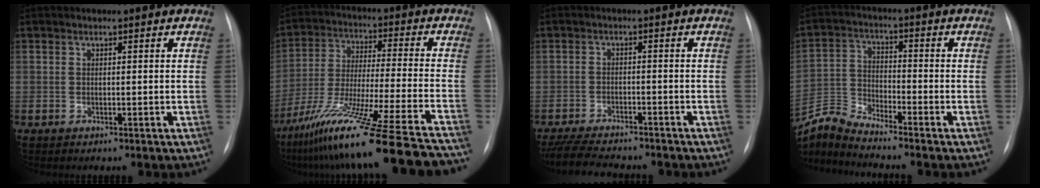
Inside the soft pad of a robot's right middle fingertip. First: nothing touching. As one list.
[{"total": 25.7, "force": [-21.1, -2.0, 14.6], "torque": [-0.207, -0.056, -0.339]}, {"total": 11.4, "force": [-10.1, 2.4, 4.8], "torque": [-0.086, -0.011, -0.150]}, {"total": 7.2, "force": [-7.1, -1.3, 0.4], "torque": [-0.022, -0.002, -0.143]}]